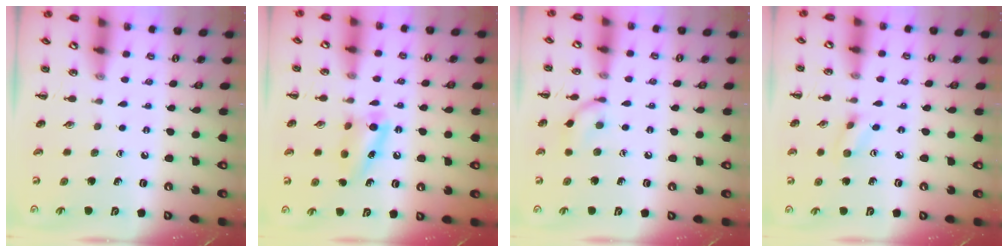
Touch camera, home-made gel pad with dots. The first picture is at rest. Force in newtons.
{"total": 5.9, "press": 5.8, "slide": 1.2}
{"total": 7.6, "press": 7.6, "slide": 0.4}
{"total": 4.3, "press": 4.1, "slide": 1.3}